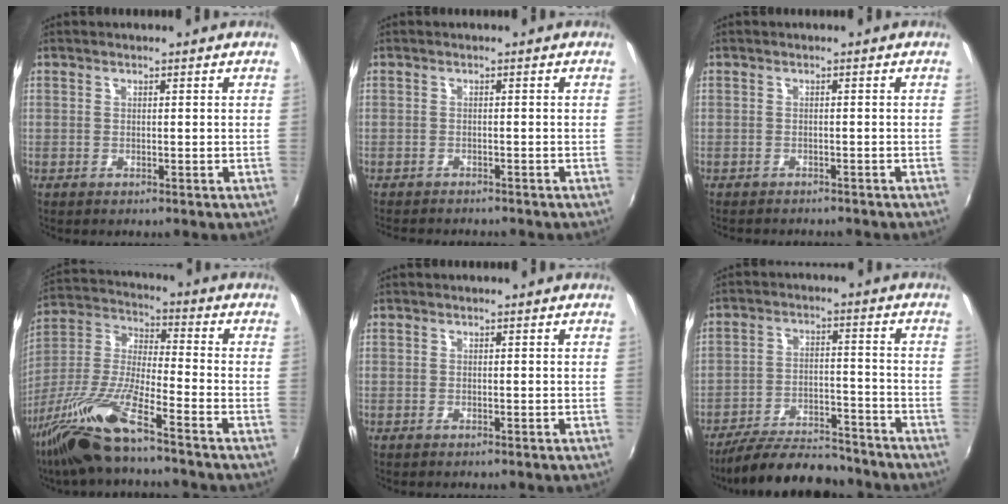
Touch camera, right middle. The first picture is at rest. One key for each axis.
{"total": 4.4, "fx": -4.1, "fy": 0.9, "fz": 1.3, "tx": -0.036, "ty": -0.017, "tz": -0.064}
{"total": 3.9, "fx": -3.6, "fy": 0.9, "fz": 1.2, "tx": -0.030, "ty": -0.014, "tz": -0.053}
{"total": 14.7, "fx": -10.7, "fy": 1.0, "fz": 10.1, "tx": -0.211, "ty": -0.019, "tz": -0.214}
{"total": 0.0}
{"total": 15.0, "fx": -13.4, "fy": 3.9, "fz": 5.6, "tx": -0.124, "ty": -0.003, "tz": -0.200}